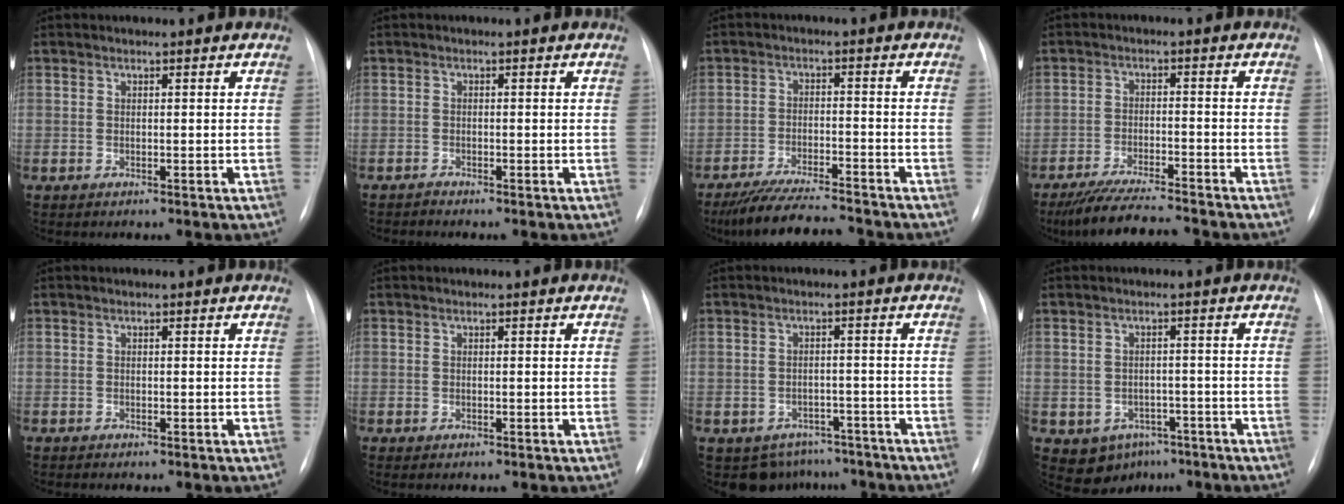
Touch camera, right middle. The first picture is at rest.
{"total": 0.6, "force": [-0.6, -0.1, -0.1], "torque": [0.002, -0.003, -0.012]}
{"total": 11.6, "force": [-10.4, 0.9, 4.9], "torque": [-0.081, -0.015, -0.168]}
{"total": 10.7, "force": [-9.6, 0.4, 4.8], "torque": [-0.079, -0.020, -0.155]}
{"total": 0.0}
{"total": 0.5, "force": [-0.4, 0.2, 0.3], "torque": [-0.010, -0.002, -0.006]}
{"total": 6.6, "force": [-5.5, 3.6, -0.3], "torque": [0.013, 0.020, -0.069]}
{"total": 6.4, "force": [-3.6, 4.9, 1.9], "torque": [-0.024, 0.013, -0.039]}